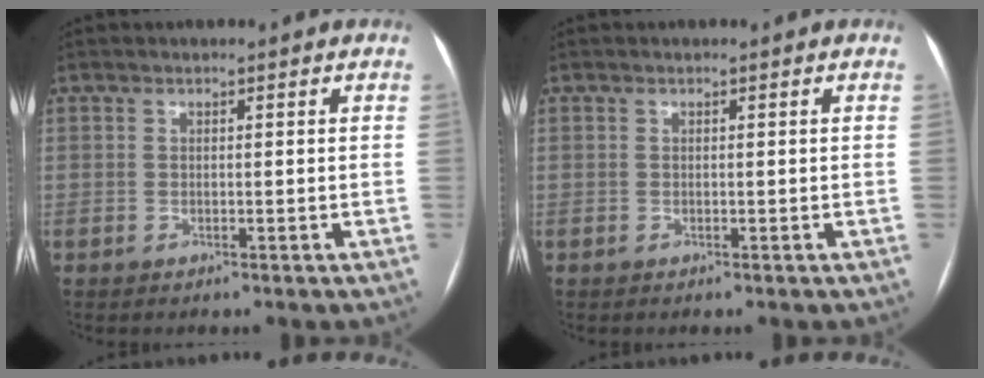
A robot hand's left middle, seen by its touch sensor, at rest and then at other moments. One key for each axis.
{"total": 0.0}